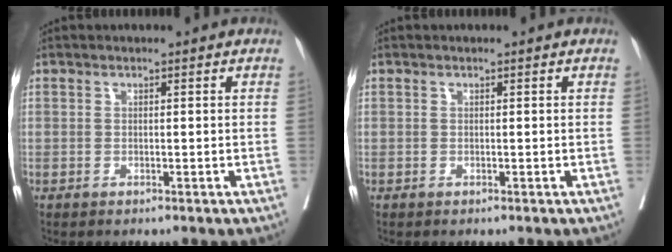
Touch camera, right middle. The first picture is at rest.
{"total": 0.0}